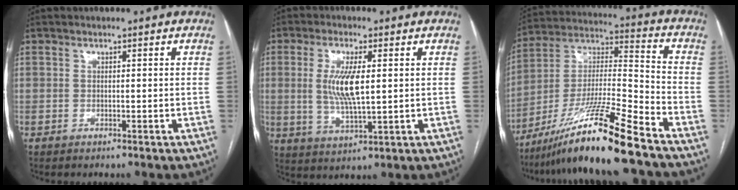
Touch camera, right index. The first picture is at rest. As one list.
[{"total": 7.6, "force": [1.1, 1.8, 7.3], "torque": [-0.153, -0.004, 0.024]}, {"total": 17.9, "force": [-13.4, -1.2, 11.8], "torque": [-0.235, -0.019, -0.243]}]